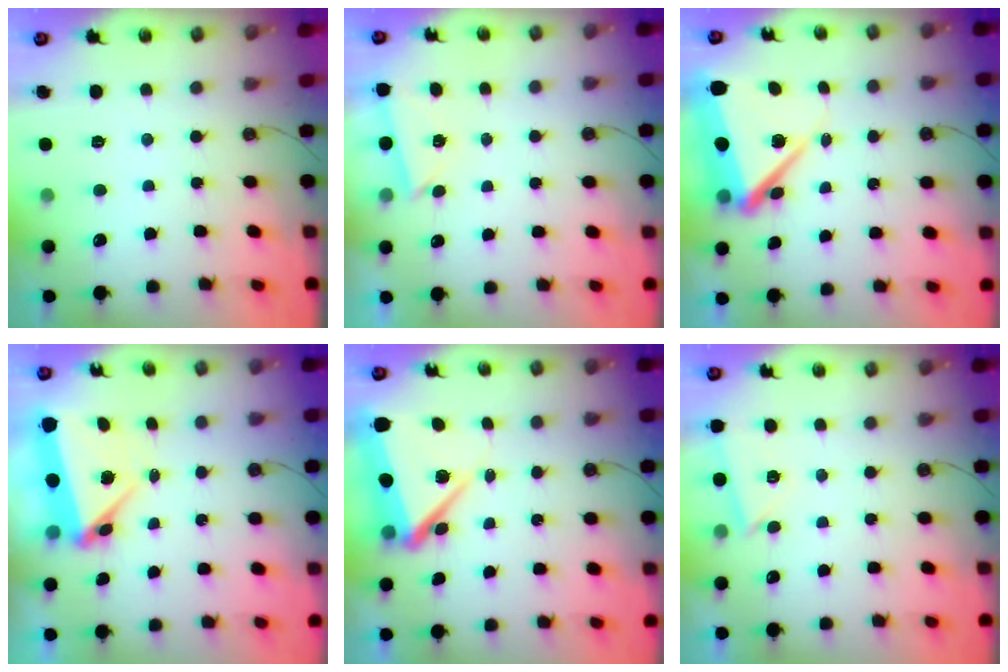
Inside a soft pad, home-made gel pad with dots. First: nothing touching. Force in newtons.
{"total": 2.6, "press": 2.6, "slide": 0.3}
{"total": 10.1, "press": 10.0, "slide": 1.0}
{"total": 8.1, "press": 6.7, "slide": 4.5}
{"total": 8.0, "press": 7.9, "slide": 1.3}
{"total": 4.1, "press": 3.3, "slide": 2.5}